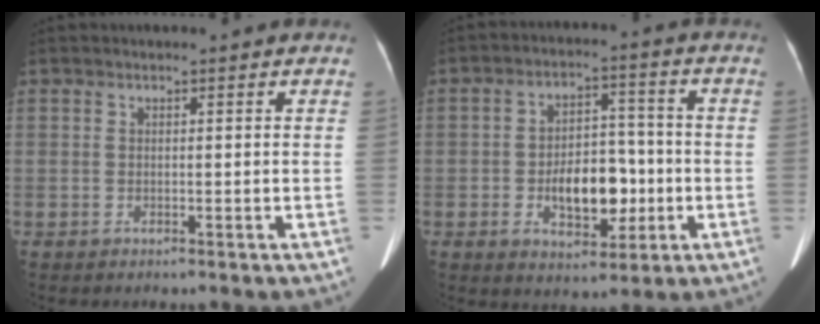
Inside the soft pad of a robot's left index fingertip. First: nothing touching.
{"total": 9.5, "force": [-2.2, 5.2, 7.6], "torque": [-0.125, 0.016, -0.028]}